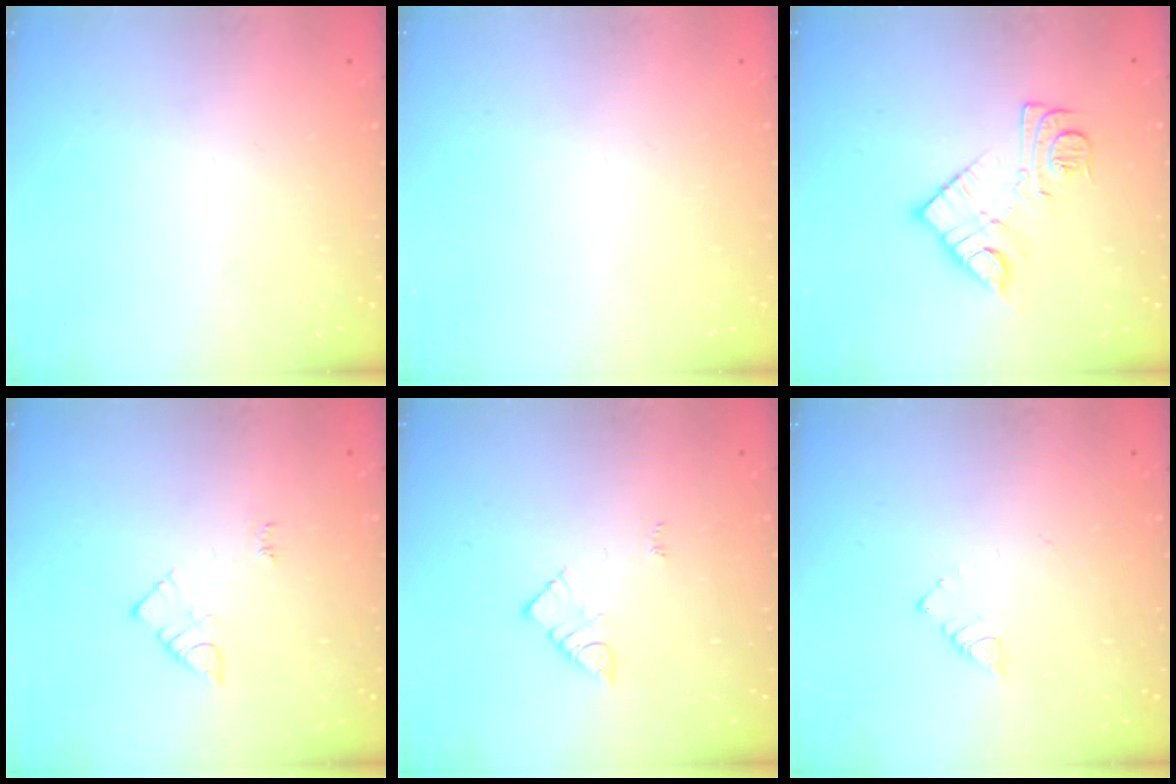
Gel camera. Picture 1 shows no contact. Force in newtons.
{"total": 0.0}
{"total": 11.8, "press": 11.8, "slide": 0.7}
{"total": 4.5, "press": 4.5, "slide": 0.6}
{"total": 4.3, "press": 4.2, "slide": 0.6}
{"total": 2.7, "press": 2.7, "slide": 0.4}